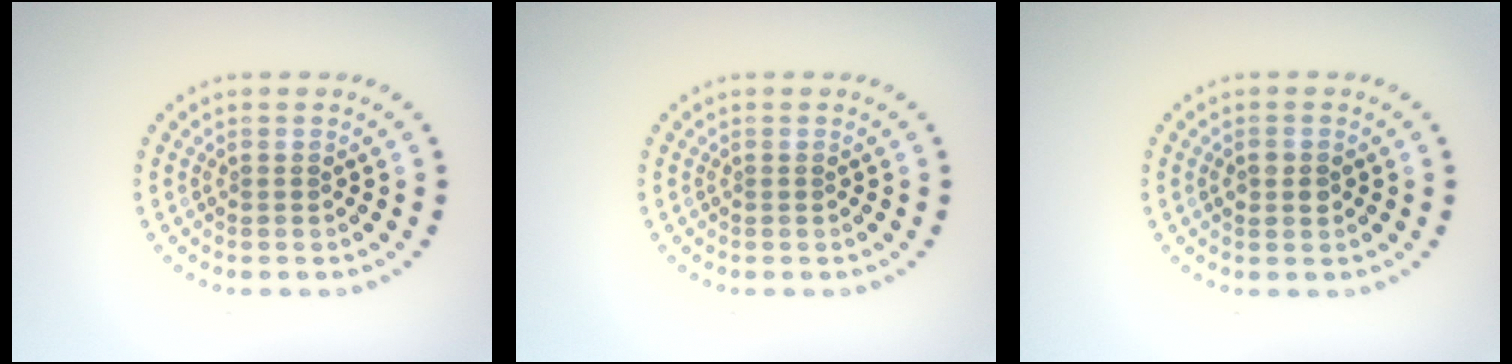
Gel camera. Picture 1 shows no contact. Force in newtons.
{"total": 0.0}
{"total": 1.8, "press": 1.8, "slide": 0.0}